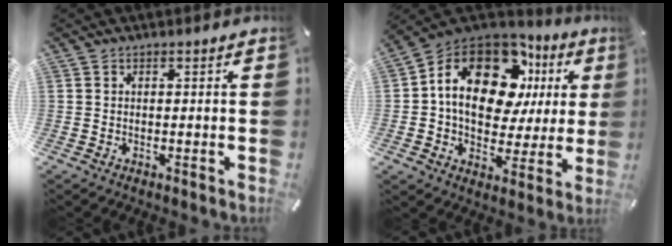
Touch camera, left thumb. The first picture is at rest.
{"total": 19.2, "force": [6.1, 12.8, 13.0], "torque": [-0.224, -0.026, 0.105]}